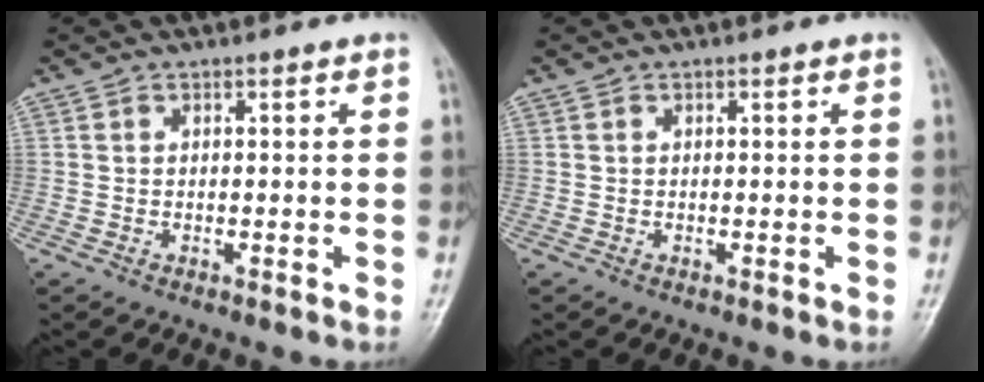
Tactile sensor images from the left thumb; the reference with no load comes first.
{"total": 0.0}